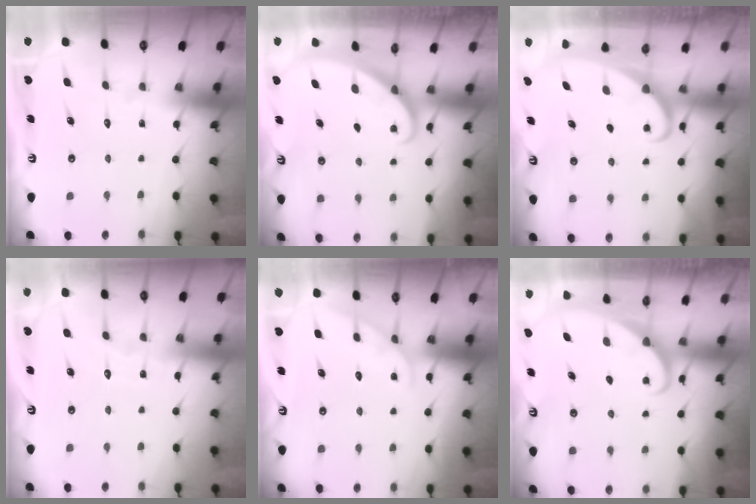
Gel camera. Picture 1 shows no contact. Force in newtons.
{"total": 1.4, "press": 1.4, "slide": 0.0}
{"total": 2.1, "press": 2.0, "slide": 0.3}
{"total": 3.8, "press": 3.8, "slide": 0.4}
{"total": 3.4, "press": 3.3, "slide": 0.4}
{"total": 1.9, "press": 1.9, "slide": 0.1}